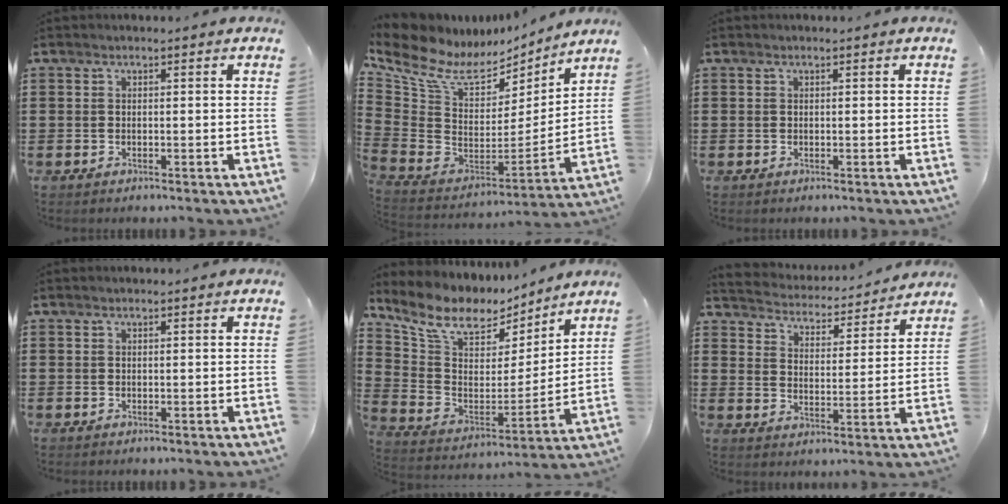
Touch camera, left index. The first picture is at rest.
{"total": 8.0, "force": [5.5, 4.2, 4.0], "torque": [-0.120, -0.045, 0.095]}
{"total": 0.0}
{"total": 0.0}
{"total": 9.9, "force": [7.5, 4.8, 4.2], "torque": [-0.116, -0.044, 0.135]}
{"total": 3.4, "force": [3.4, 0.2, -0.2], "torque": [-0.020, -0.034, 0.050]}